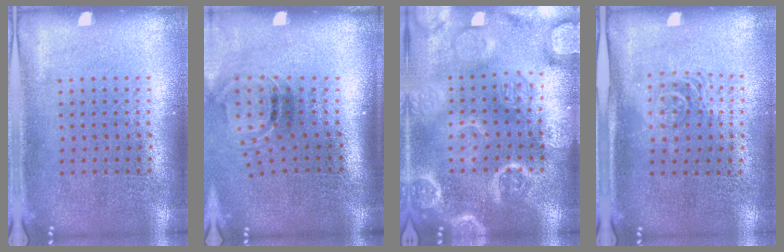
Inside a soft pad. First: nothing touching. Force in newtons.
{"total": 1.5, "press": 1.0, "slide": 1.1}
{"total": 4.5, "press": 4.5, "slide": 0.6}
{"total": 1.5, "press": 1.2, "slide": 0.9}